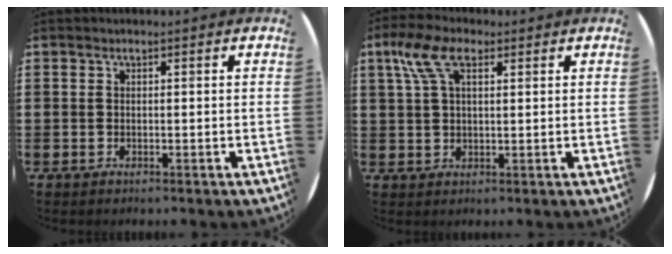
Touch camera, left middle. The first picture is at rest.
{"total": 6.5, "force": [3.2, 3.1, 4.7], "torque": [-0.102, 0.012, 0.057]}